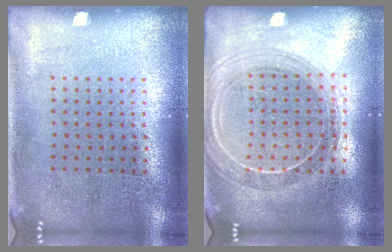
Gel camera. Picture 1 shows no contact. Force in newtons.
{"total": 1.9, "press": 1.7, "slide": 0.8}